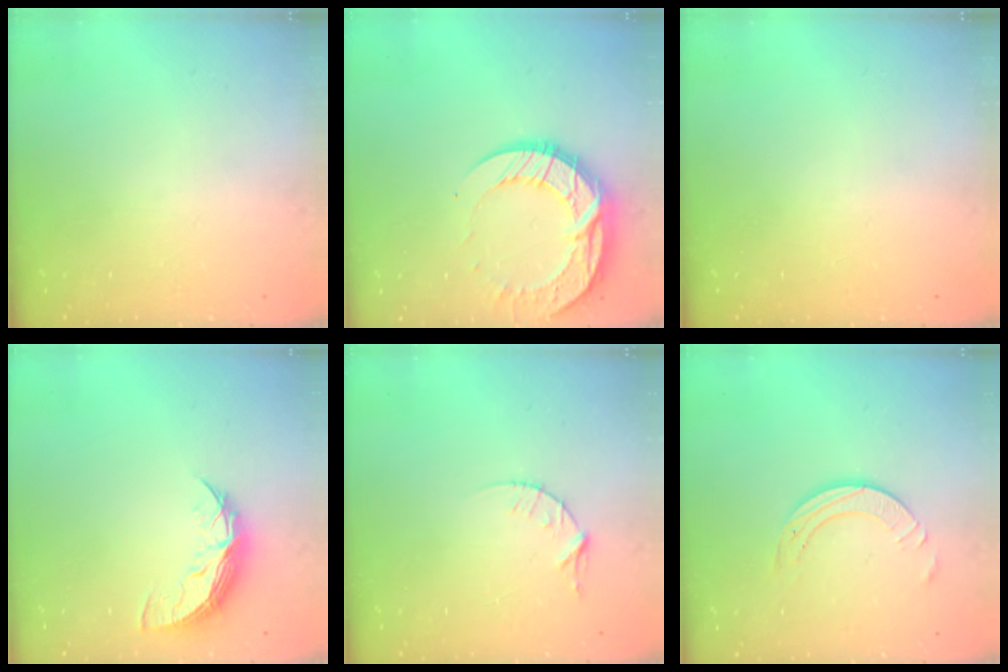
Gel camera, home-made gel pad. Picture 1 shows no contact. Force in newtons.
{"total": 15.4, "press": 15.4, "slide": 1.2}
{"total": 0.0}
{"total": 8.3, "press": 8.3, "slide": 0.7}
{"total": 4.3, "press": 4.3, "slide": 0.5}
{"total": 5.8, "press": 5.8, "slide": 0.6}